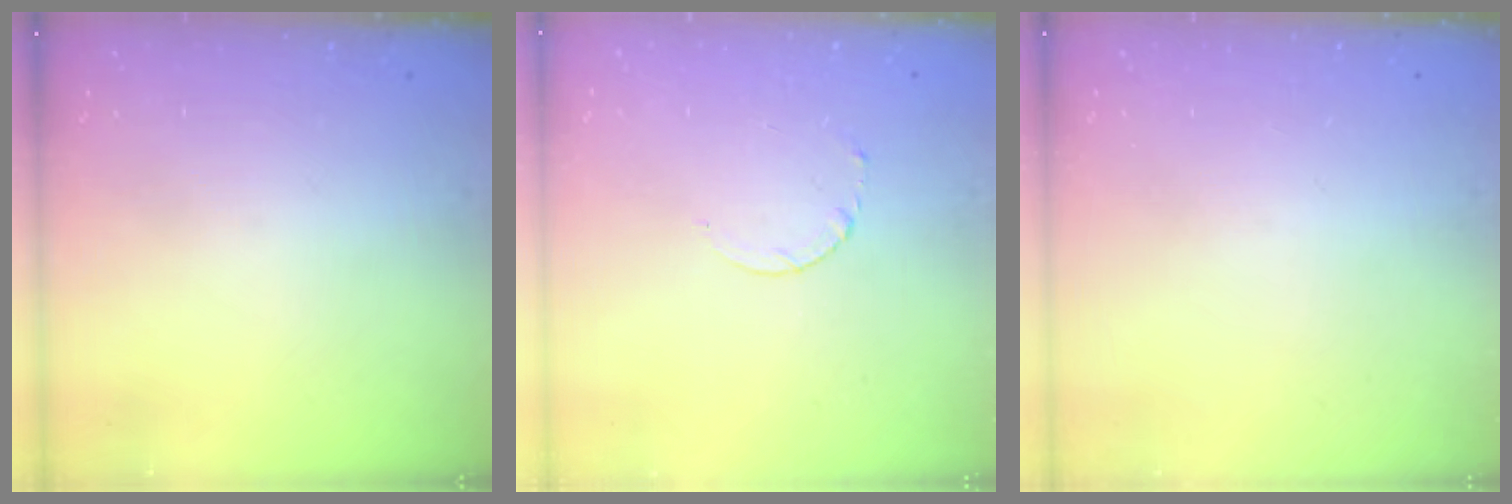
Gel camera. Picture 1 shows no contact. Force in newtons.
{"total": 2.5, "press": 2.5, "slide": 0.3}
{"total": 0.0}